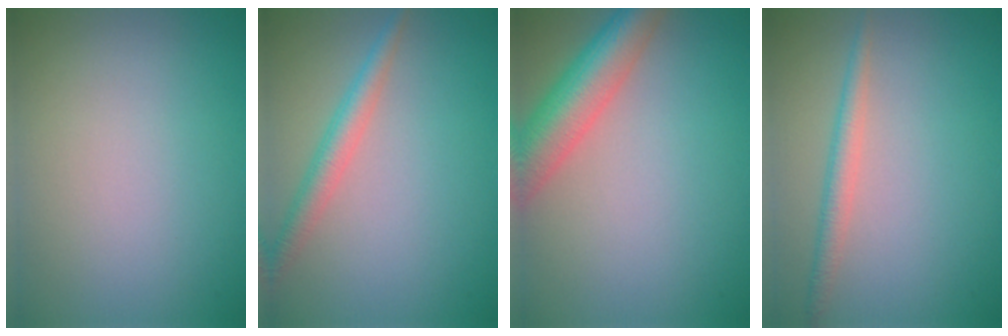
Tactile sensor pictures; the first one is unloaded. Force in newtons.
{"total": 2.7, "press": 2.7, "slide": 0.1}
{"total": 6.4, "press": 6.4, "slide": 0.4}
{"total": 2.0, "press": 2.0, "slide": 0.0}